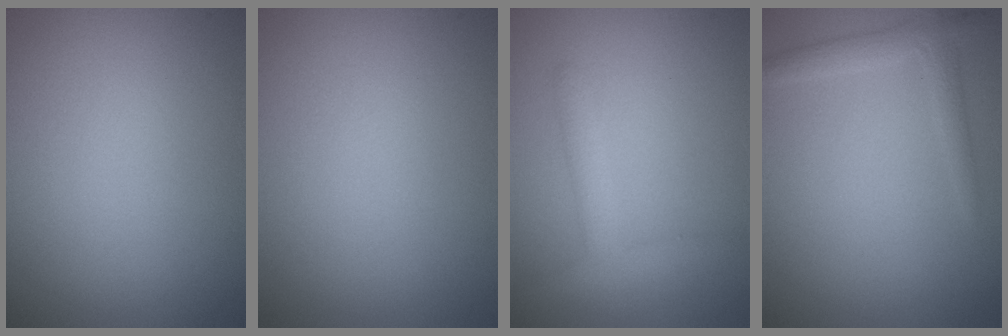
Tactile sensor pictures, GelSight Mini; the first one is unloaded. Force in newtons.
{"total": 0.0}
{"total": 2.3, "press": 2.3, "slide": 0.1}
{"total": 1.2, "press": 1.2, "slide": 0.1}